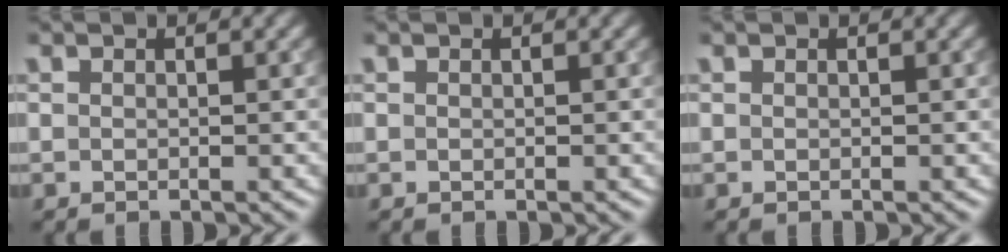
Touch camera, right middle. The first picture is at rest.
{"total": 0.0}
{"total": 0.0}